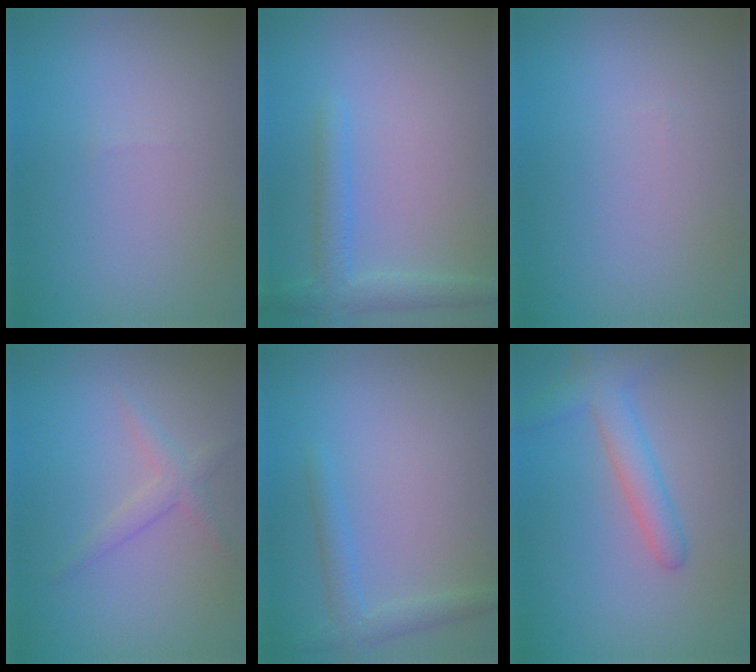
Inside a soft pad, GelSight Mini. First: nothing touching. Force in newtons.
{"total": 2.8, "press": 2.8, "slide": 0.2}
{"total": 0.0}
{"total": 1.8, "press": 1.8, "slide": 0.1}
{"total": 1.9, "press": 1.9, "slide": 0.1}
{"total": 3.5, "press": 3.5, "slide": 0.2}